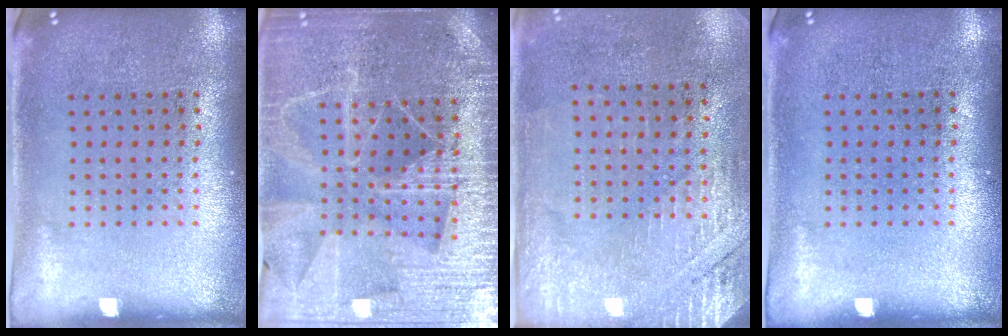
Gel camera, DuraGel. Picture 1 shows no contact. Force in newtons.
{"total": 4.9, "press": 4.5, "slide": 2.0}
{"total": 2.8, "press": 2.5, "slide": 1.3}
{"total": 0.0}